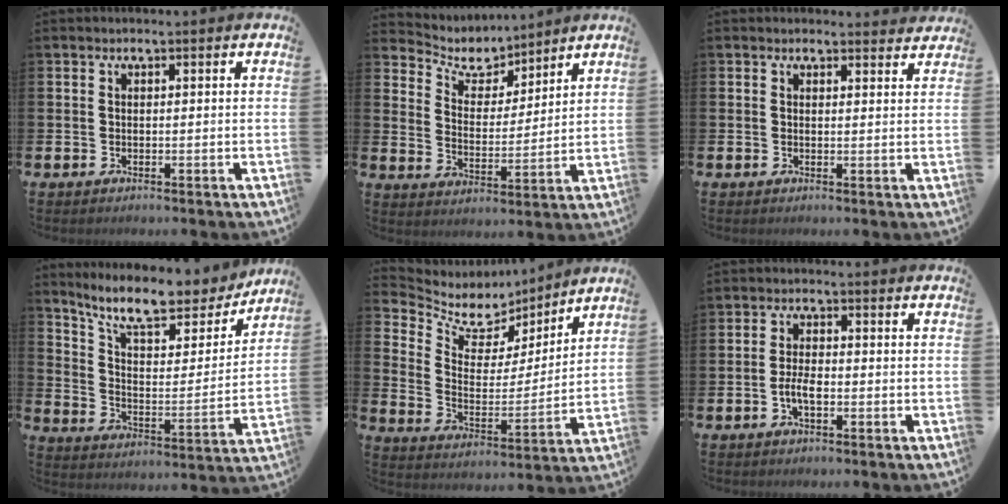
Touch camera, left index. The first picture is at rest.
{"total": 5.9, "force": [5.4, 2.2, 0.8], "torque": [-0.055, -0.034, 0.092]}
{"total": 1.5, "force": [1.5, 0.3, 0.0], "torque": [0.011, -0.008, 0.024]}
{"total": 11.3, "force": [9.8, 3.2, 4.8], "torque": [-0.118, -0.065, 0.168]}
{"total": 6.8, "force": [5.9, 3.3, 0.9], "torque": [-0.058, -0.045, 0.102]}
{"total": 3.0, "force": [-0.9, 1.3, 2.5], "torque": [-0.039, 0.002, -0.018]}